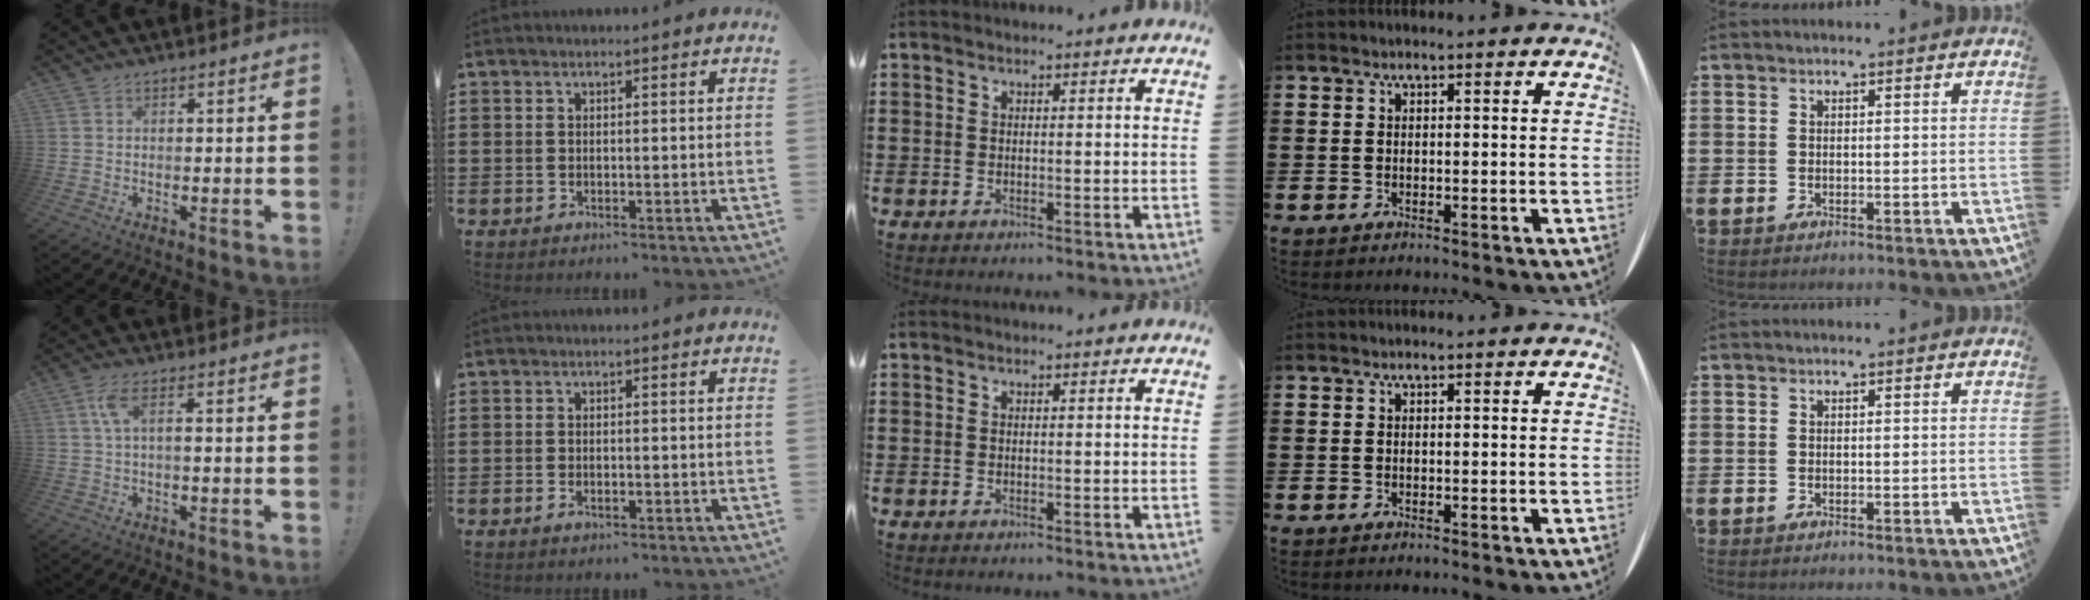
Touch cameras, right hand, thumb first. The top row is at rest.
{"thumb": {"total": 4.8, "force": [0.9, 1.1, 4.6], "torque": [-0.098, 0.001, 0.014]}, "index": {"total": 1.2, "force": [-0.6, 0.5, 0.9], "torque": [-0.019, -0.002, -0.010]}}